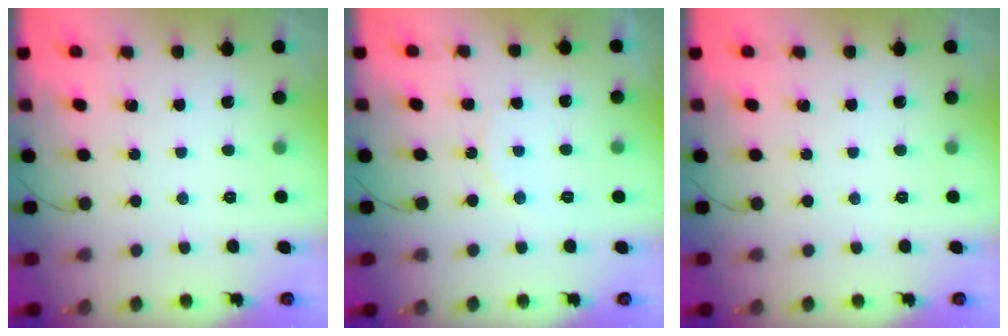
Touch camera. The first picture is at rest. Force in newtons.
{"total": 5.8, "press": 5.8, "slide": 0.6}
{"total": 0.0}